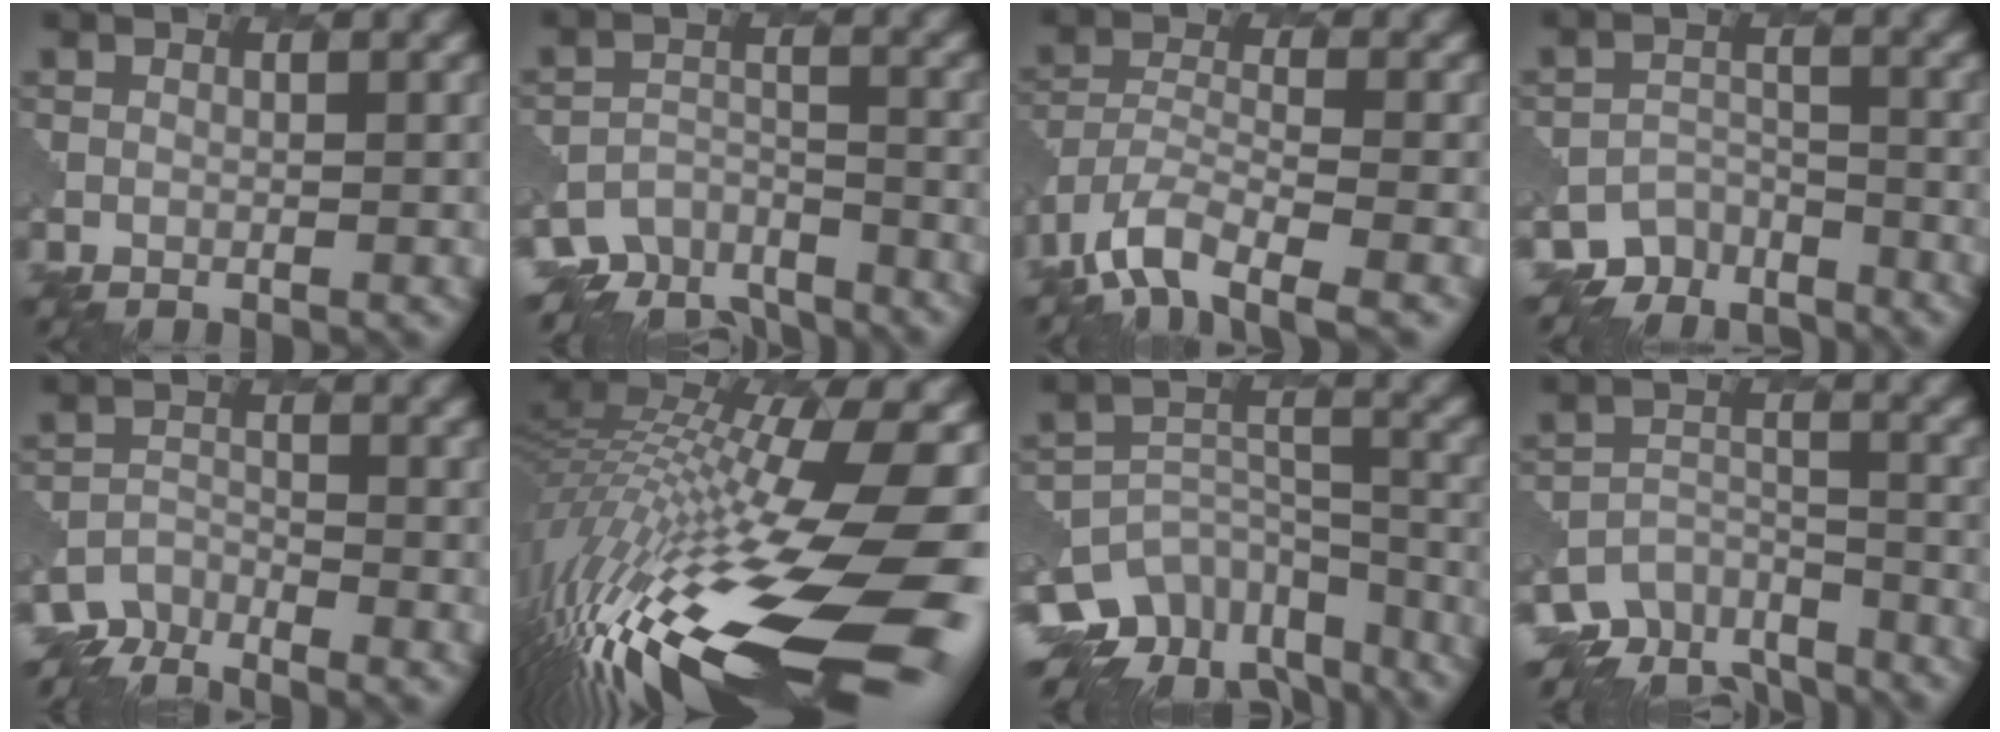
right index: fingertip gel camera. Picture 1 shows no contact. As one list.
[{"total": 6.2, "force": [-5.7, 2.3, 0.9], "torque": [-0.016, -0.012, -0.090]}, {"total": 7.6, "force": [-5.2, 2.9, 4.8], "torque": [-0.093, -0.007, -0.105]}, {"total": 4.9, "force": [-4.4, 2.2, -0.2], "torque": [0.012, -0.011, -0.066]}, {"total": 3.4, "force": [-3.4, 0.3, -0.5], "torque": [0.002, -0.008, -0.068]}, {"total": 17.7, "force": [-5.0, 4.8, 16.3], "torque": [-0.330, -0.017, -0.075]}, {"total": 11.6, "force": [-9.0, 6.4, 3.5], "torque": [-0.063, 0.000, -0.108]}, {"total": 7.1, "force": [-6.3, 3.1, 1.3], "torque": [-0.023, -0.010, -0.090]}]